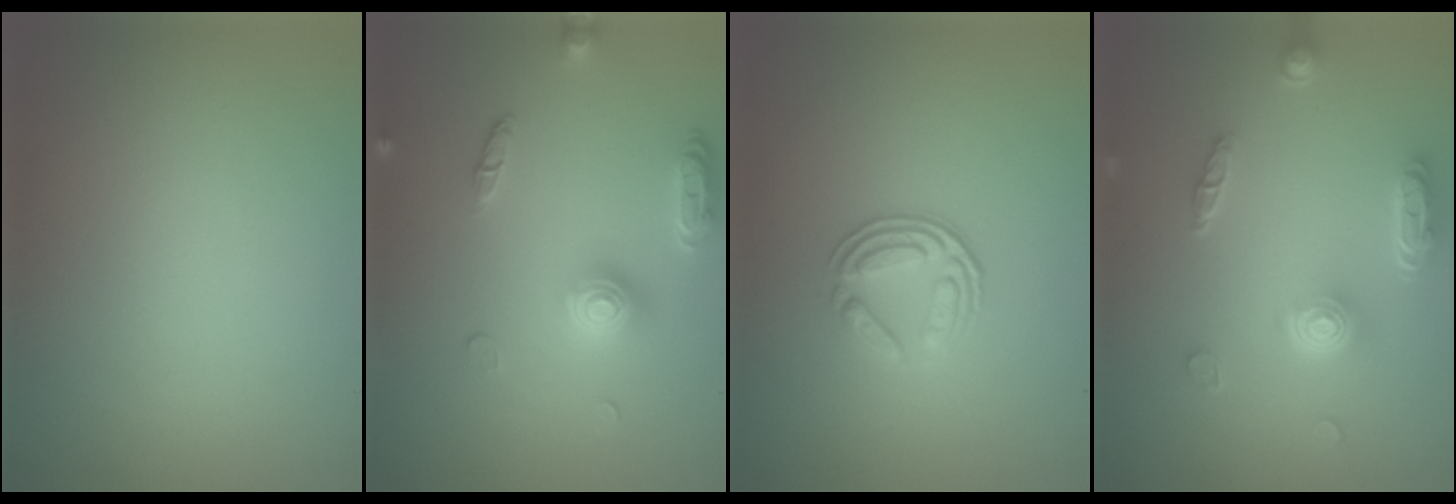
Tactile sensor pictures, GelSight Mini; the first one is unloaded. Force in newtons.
{"total": 3.2, "press": 3.0, "slide": 1.2}
{"total": 3.5, "press": 2.6, "slide": 2.3}
{"total": 4.7, "press": 3.7, "slide": 3.0}